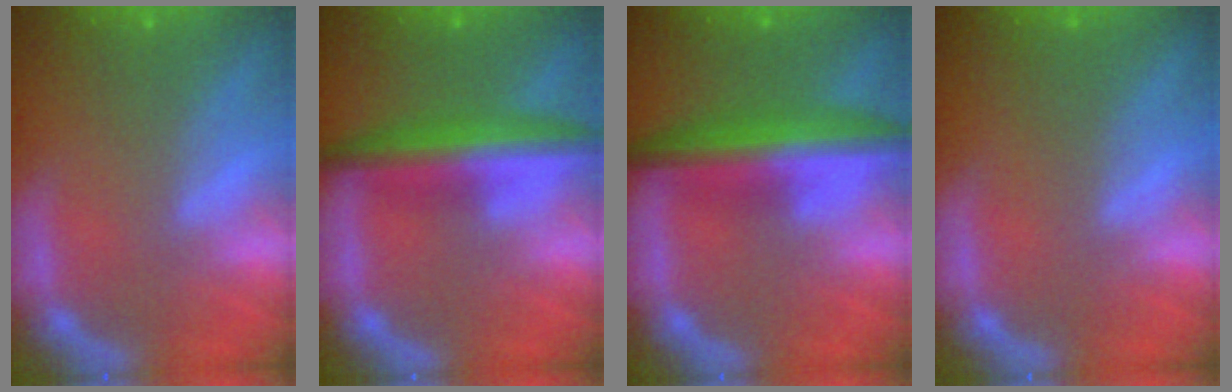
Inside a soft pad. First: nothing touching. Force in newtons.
{"total": 6.0}
{"total": 7.1}
{"total": 0.0}